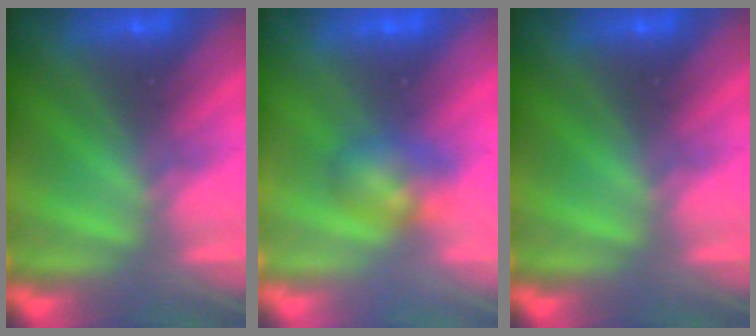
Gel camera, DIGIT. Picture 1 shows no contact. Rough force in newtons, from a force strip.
{"total": 4.6}
{"total": 0.0}